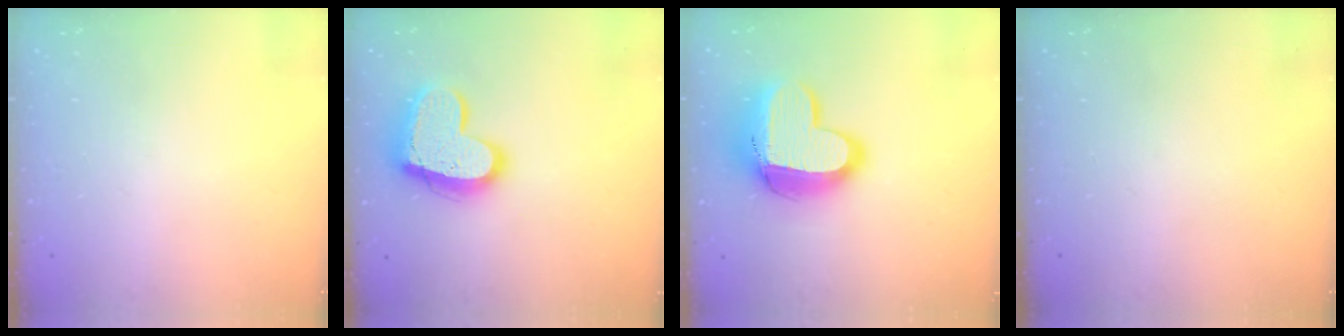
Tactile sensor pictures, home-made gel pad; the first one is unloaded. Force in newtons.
{"total": 16.8, "press": 16.7, "slide": 1.5}
{"total": 16.3, "press": 16.2, "slide": 1.4}
{"total": 0.0}